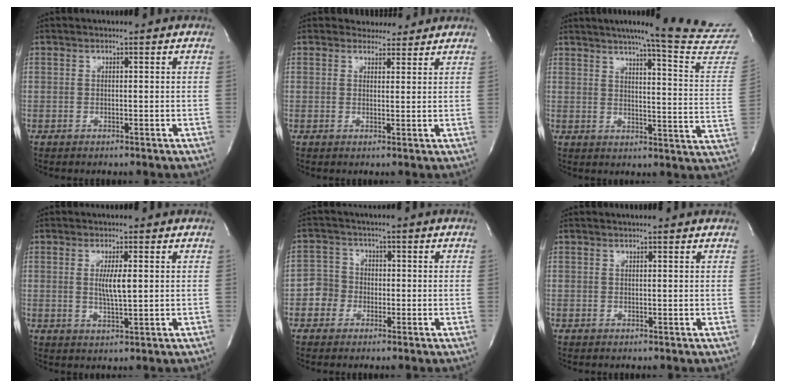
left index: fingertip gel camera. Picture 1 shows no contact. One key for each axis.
{"total": 2.7, "fx": 2.4, "fy": 1.2, "fz": -0.1, "tx": 0.001, "ty": -0.002, "tz": 0.030}
{"total": 20.3, "fx": 18.6, "fy": -1.6, "fz": 8.1, "tx": -0.111, "ty": -0.115, "tz": 0.210}
{"total": 3.5, "fx": 0.3, "fy": 0.1, "fz": 3.5, "tx": -0.068, "ty": -0.012, "tz": 0.007}
{"total": 3.6, "fx": -1.5, "fy": 3.2, "fz": 0.5, "tx": -0.004, "ty": 0.011, "tz": -0.033}
{"total": 2.7, "fx": 2.6, "fy": 0.1, "fz": 0.9, "tx": -0.017, "ty": 0.008, "tz": 0.023}